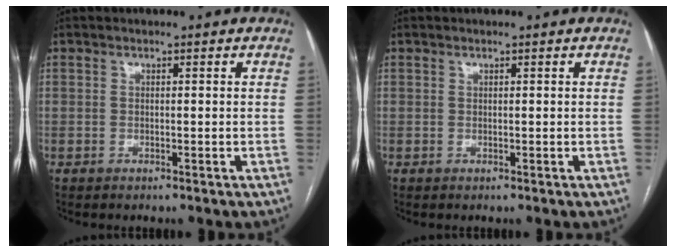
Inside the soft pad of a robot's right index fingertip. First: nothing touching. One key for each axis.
{"total": 0.0}